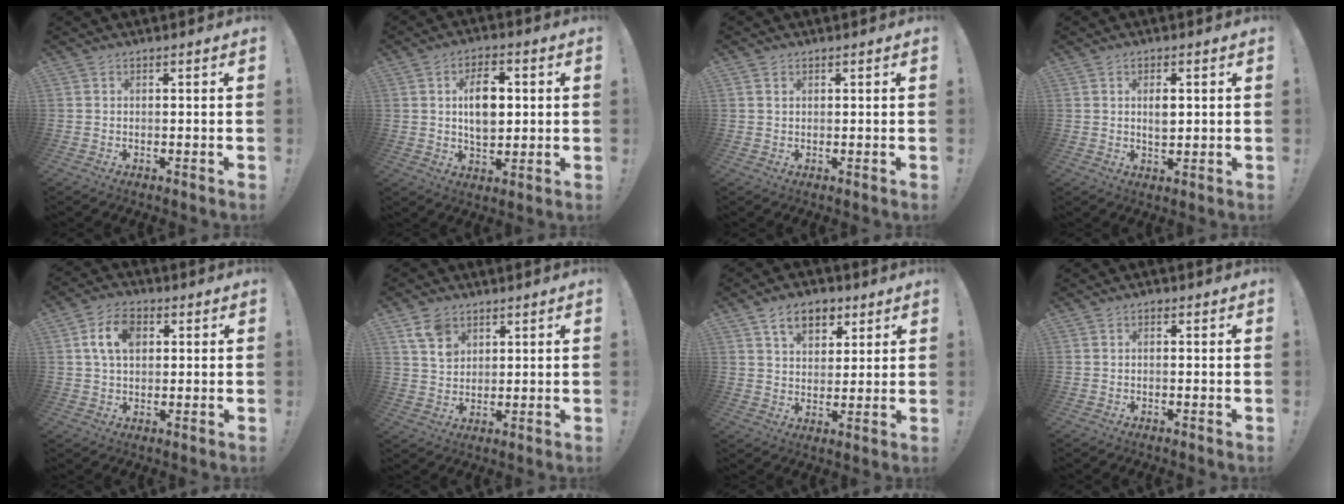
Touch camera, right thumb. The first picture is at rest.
{"total": 10.4, "force": [1.6, 6.8, 7.8], "torque": [-0.124, 0.004, 0.023]}
{"total": 1.0, "force": [0.5, 0.8, 0.2], "torque": [-0.003, 0.000, 0.011]}
{"total": 3.8, "force": [0.8, 2.2, 3.0], "torque": [-0.040, -0.002, 0.008]}
{"total": 9.3, "force": [2.4, 6.4, 6.3], "torque": [-0.113, 0.012, 0.045]}
{"total": 7.8, "force": [4.7, 5.3, 3.3], "torque": [-0.056, -0.017, 0.093]}
{"total": 10.2, "force": [5.5, 6.7, 5.3], "torque": [-0.082, -0.015, 0.105]}
{"total": 0.6, "force": [-0.5, 0.3, 0.2], "torque": [-0.003, 0.000, -0.008]}